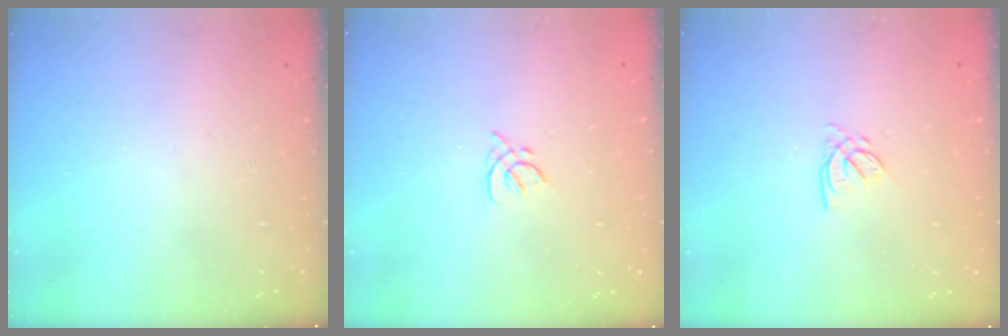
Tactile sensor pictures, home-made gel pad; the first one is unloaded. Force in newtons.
{"total": 2.0, "press": 2.0, "slide": 0.6}
{"total": 3.1, "press": 3.1, "slide": 0.1}